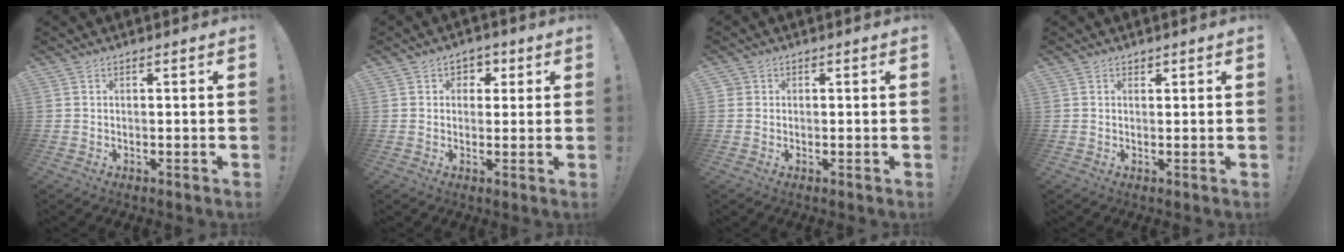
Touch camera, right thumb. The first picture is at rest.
{"total": 3.7, "force": [0.9, 3.5, 1.0], "torque": [-0.001, -0.005, 0.013]}
{"total": 1.7, "force": [0.7, 1.5, 0.3], "torque": [-0.015, 0.003, 0.016]}
{"total": 0.8, "force": [0.7, 0.4, 0.0], "torque": [0.005, -0.004, 0.014]}